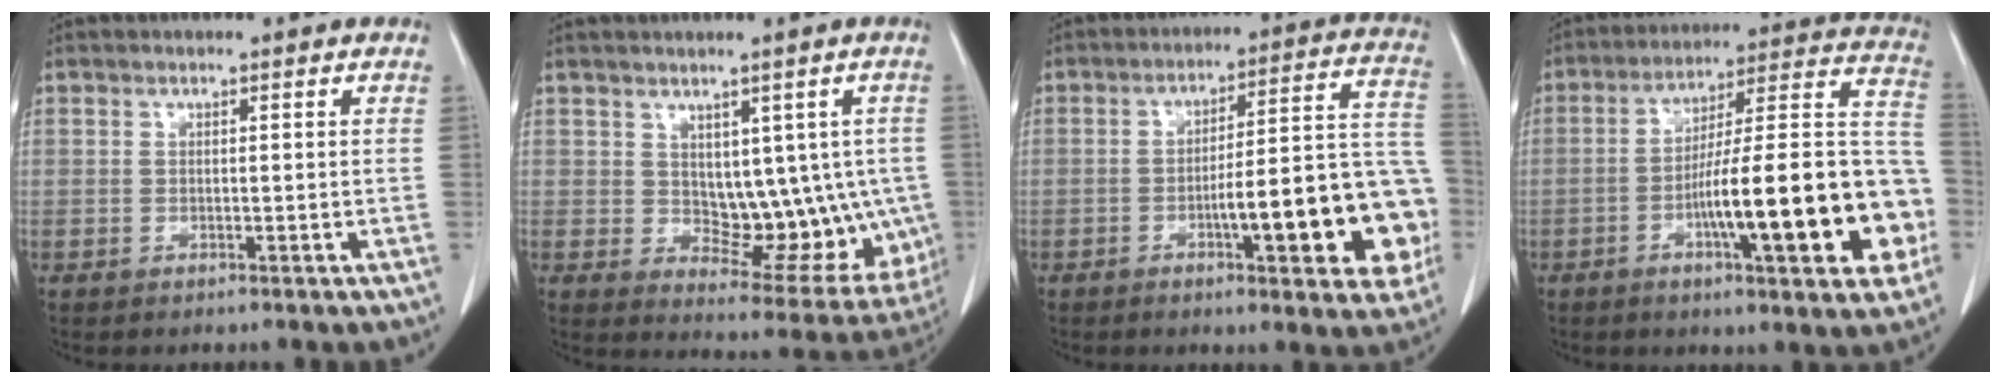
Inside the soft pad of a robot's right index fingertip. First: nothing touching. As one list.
[{"total": 12.0, "force": [0.8, 6.9, 9.8], "torque": [-0.101, 0.006, 0.034]}, {"total": 17.7, "force": [-5.0, 3.5, 16.6], "torque": [-0.165, 0.037, -0.060]}, {"total": 22.8, "force": [-6.4, 3.6, 21.6], "torque": [-0.259, 0.026, -0.088]}]